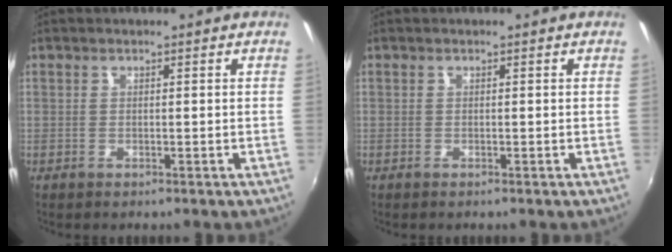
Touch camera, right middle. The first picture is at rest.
{"total": 0.0}